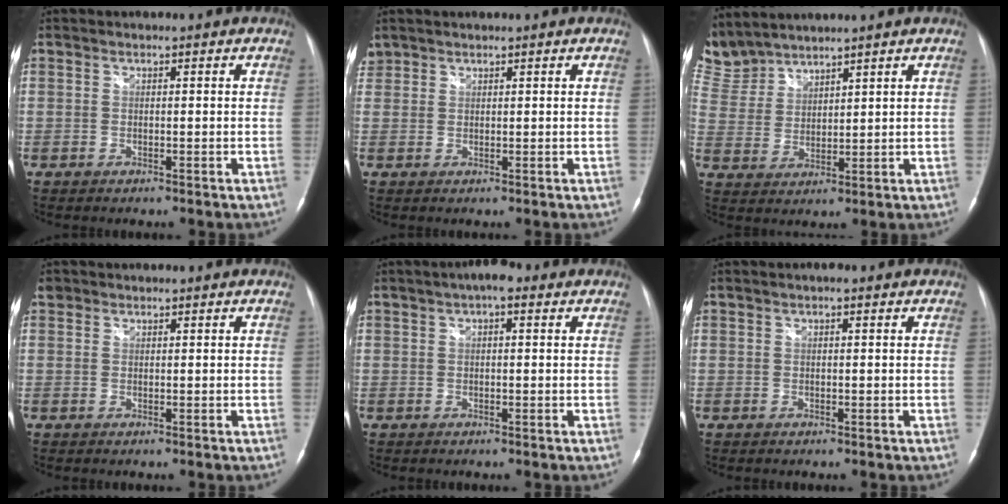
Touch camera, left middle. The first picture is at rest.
{"total": 2.0, "force": [1.6, 1.2, 0.0], "torque": [-0.004, 0.014, 0.032]}
{"total": 8.2, "force": [8.0, 1.8, 0.4], "torque": [-0.029, 0.012, 0.181]}
{"total": 1.1, "force": [0.7, 0.9, 0.1], "torque": [0.004, 0.009, 0.010]}
{"total": 3.6, "force": [1.8, 1.2, 2.8], "torque": [-0.047, 0.016, 0.023]}
{"total": 1.0, "force": [0.5, 0.3, 0.8], "torque": [-0.013, 0.002, 0.004]}